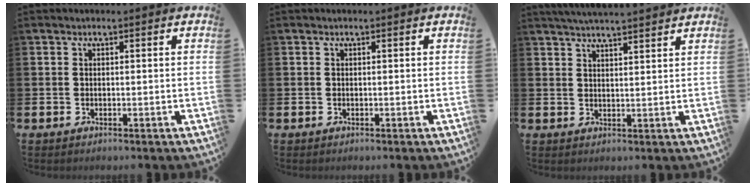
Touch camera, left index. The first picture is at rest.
{"total": 0.0}
{"total": 3.8, "force": [3.8, -0.3, 0.6], "torque": [-0.020, -0.013, 0.068]}